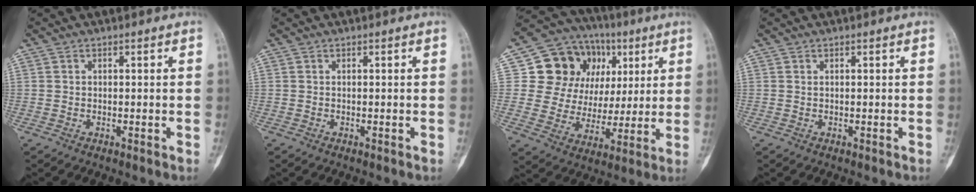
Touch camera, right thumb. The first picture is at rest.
{"total": 0.0}
{"total": 18.0, "force": [5.2, 15.2, 8.2], "torque": [-0.080, 0.020, 0.102]}
{"total": 0.0}